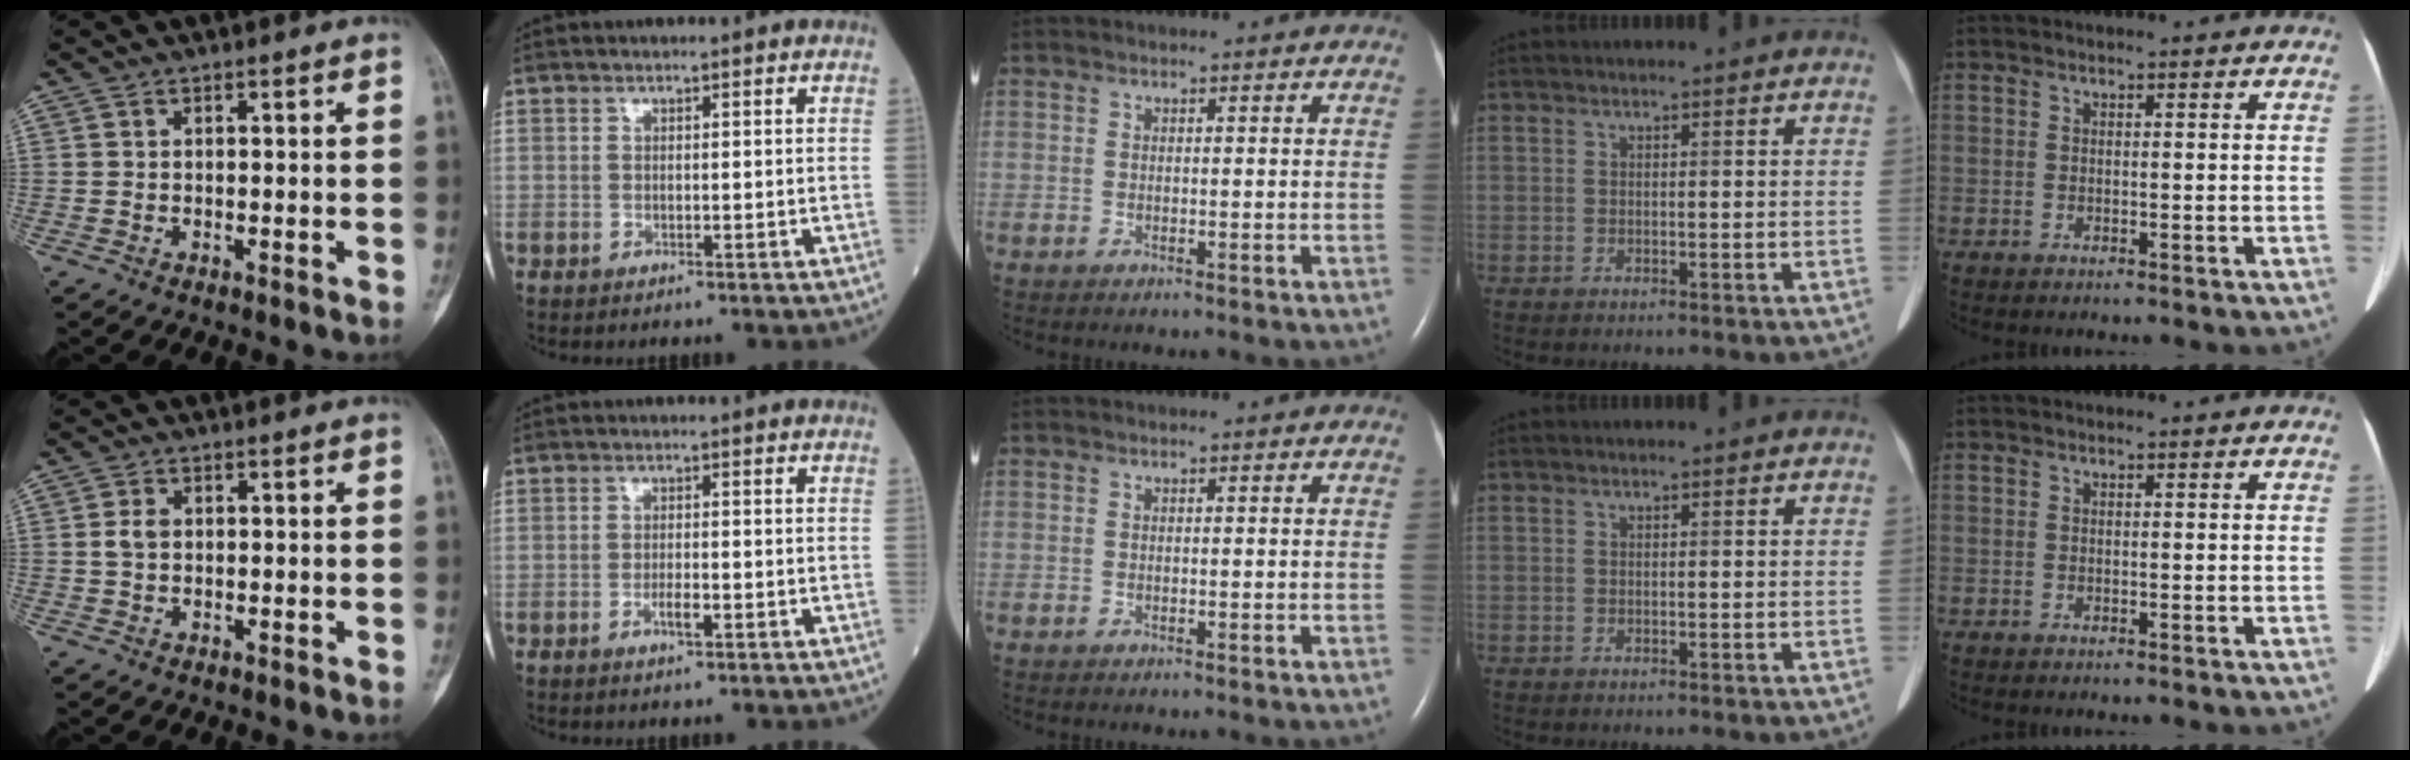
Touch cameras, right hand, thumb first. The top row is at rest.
{"thumb": {"total": 2.1, "force": [0.2, 1.5, 1.5], "torque": [-0.030, 0.005, 0.002]}, "index": {"total": 2.0, "force": [-0.9, 0.4, 1.8], "torque": [-0.032, 0.000, -0.015]}}